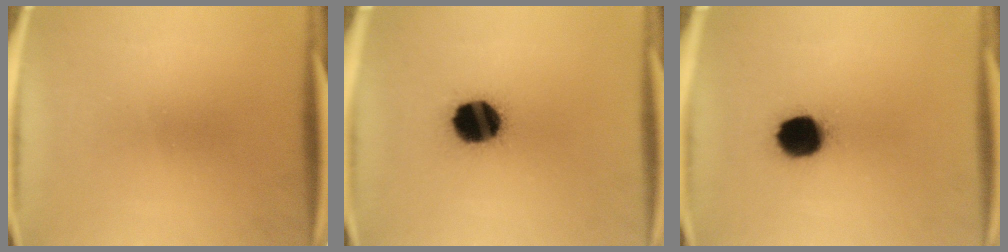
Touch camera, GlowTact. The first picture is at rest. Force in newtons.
{"total": 15.3}
{"total": 11.9}